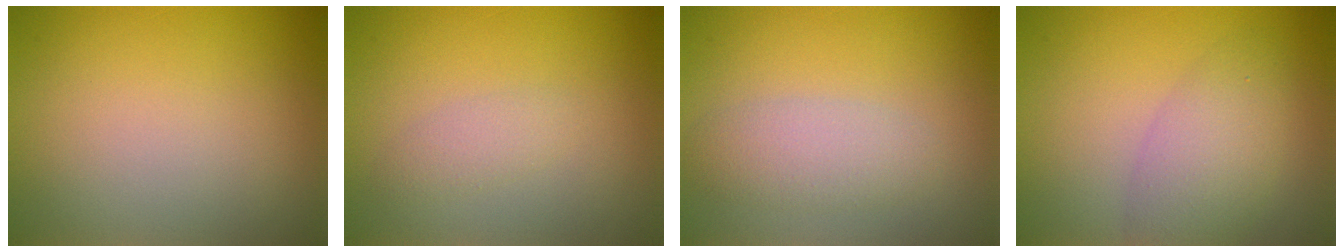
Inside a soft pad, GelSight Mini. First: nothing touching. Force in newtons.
{"total": 1.3, "press": 1.3, "slide": 0.0}
{"total": 2.8, "press": 2.8, "slide": 0.3}
{"total": 4.2, "press": 4.2, "slide": 0.2}